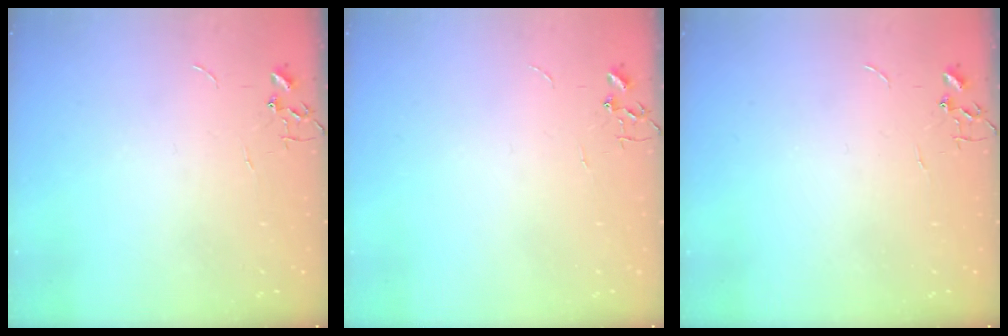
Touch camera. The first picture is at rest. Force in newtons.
{"total": 0.0}
{"total": 0.0}